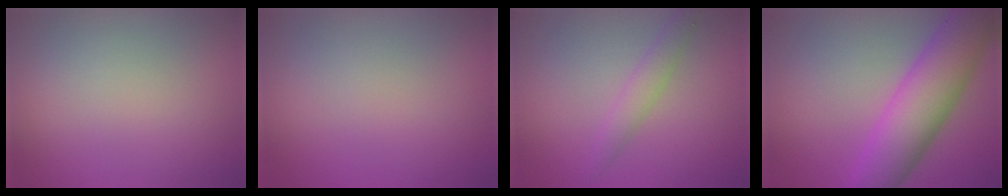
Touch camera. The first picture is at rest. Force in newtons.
{"total": 0.0}
{"total": 2.5, "press": 2.5, "slide": 0.1}
{"total": 9.7, "press": 9.7, "slide": 0.3}